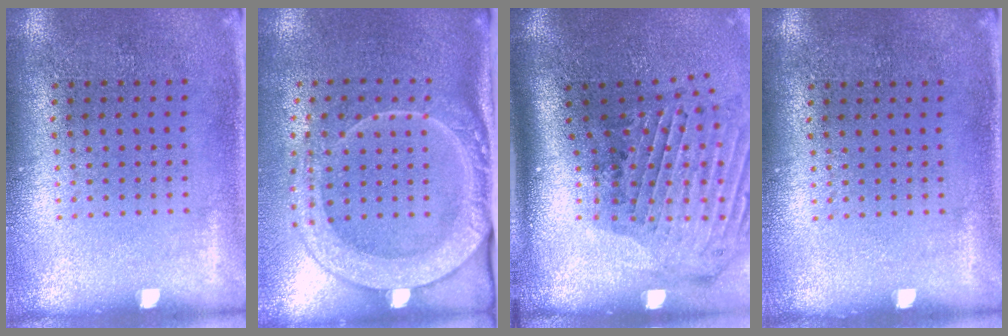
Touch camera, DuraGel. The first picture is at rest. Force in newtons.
{"total": 2.5, "press": 1.9, "slide": 1.6}
{"total": 2.9, "press": 2.1, "slide": 2.0}
{"total": 0.0}